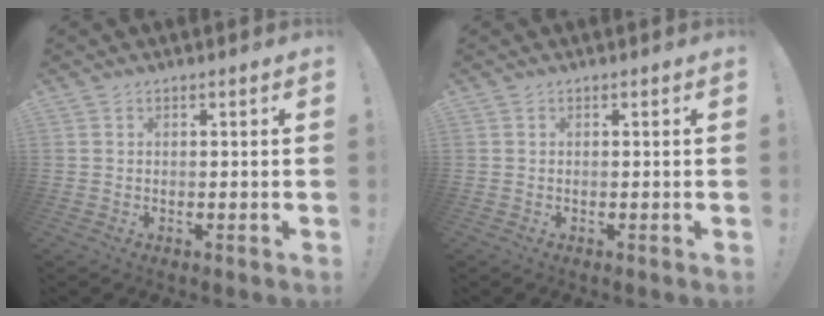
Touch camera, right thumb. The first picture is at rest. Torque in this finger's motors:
{"motor_torque": [-0.04, 0.20, 0.22, -0.05, -0.06]}